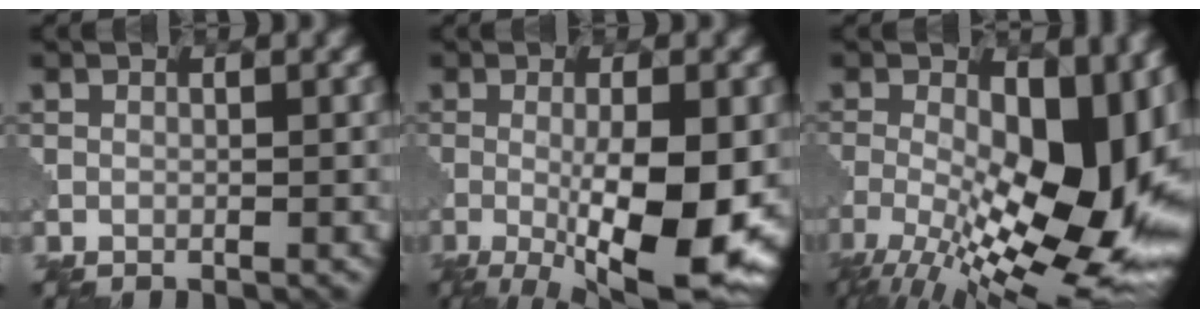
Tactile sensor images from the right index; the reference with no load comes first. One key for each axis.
{"total": 11.6, "fx": -2.4, "fy": 3.1, "fz": 10.9, "tx": -0.173, "ty": -0.026, "tz": -0.029}
{"total": 16.6, "fx": -2.8, "fy": 7.7, "fz": 14.4, "tx": -0.219, "ty": -0.013, "tz": -0.040}